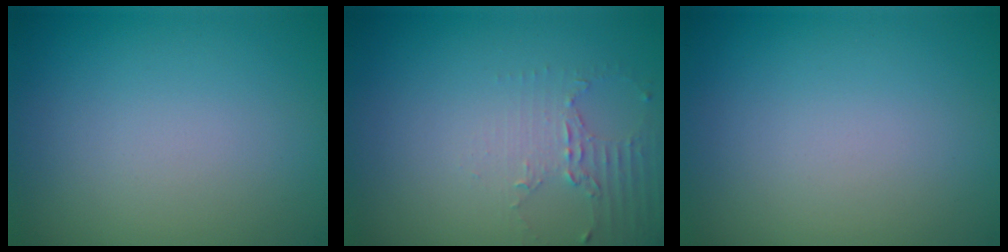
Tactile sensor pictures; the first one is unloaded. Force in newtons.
{"total": 2.2, "press": 1.6, "slide": 1.5}
{"total": 0.0}